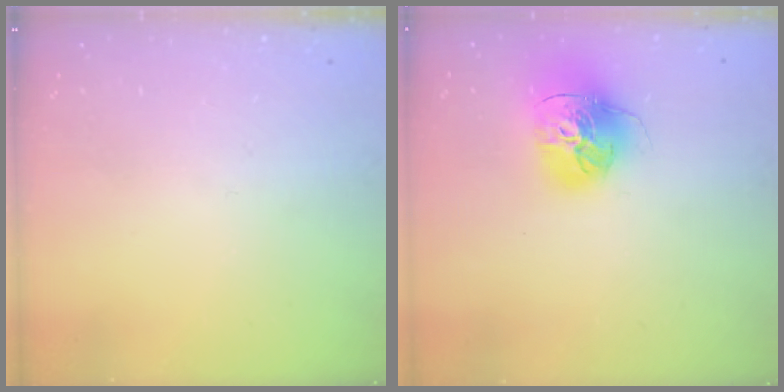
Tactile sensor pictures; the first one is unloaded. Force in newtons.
{"total": 17.4, "press": 17.3, "slide": 2.1}